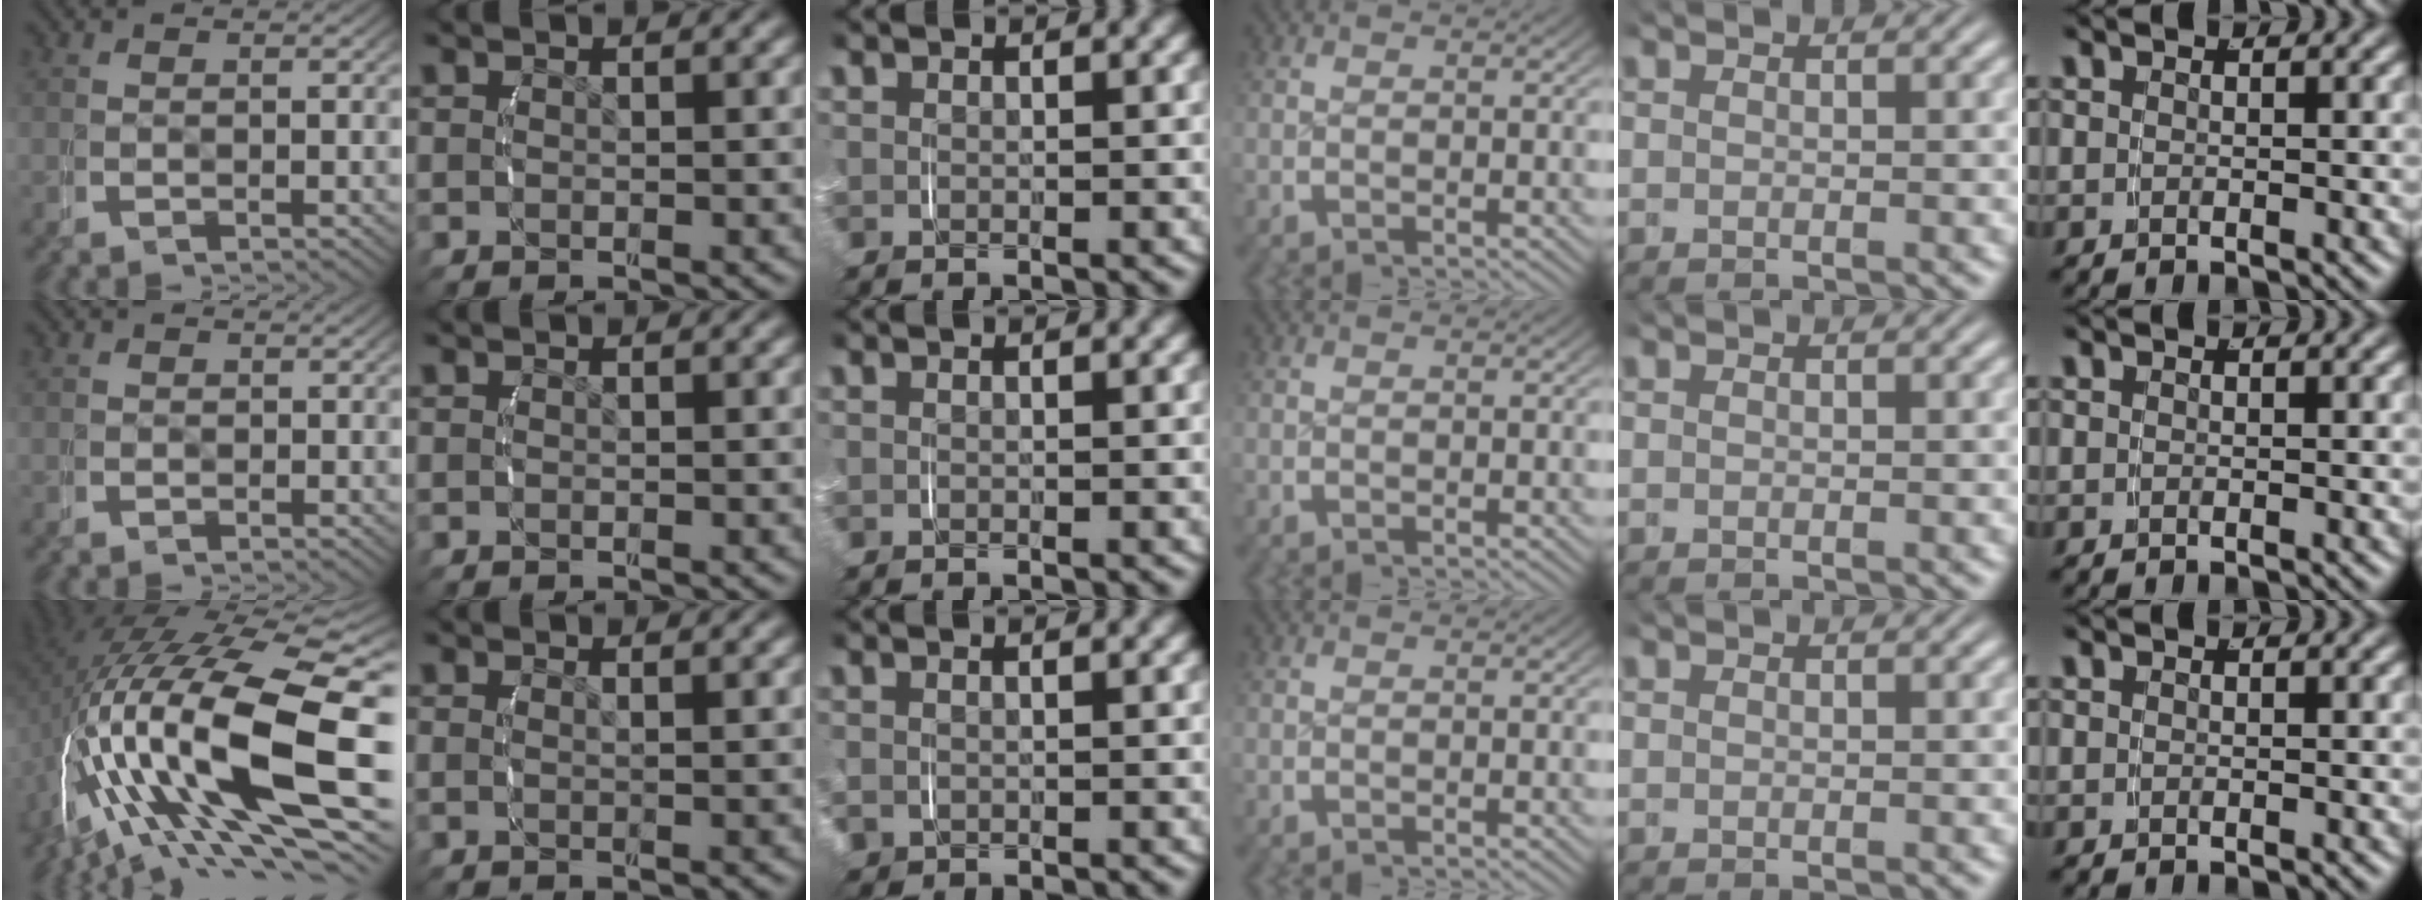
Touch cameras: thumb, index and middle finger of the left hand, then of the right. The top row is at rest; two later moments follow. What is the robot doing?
{"motion": "grasp_and_lifting", "object": "router"}